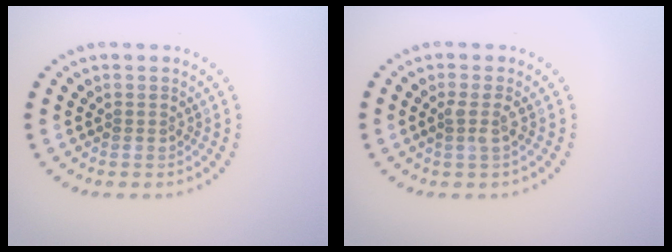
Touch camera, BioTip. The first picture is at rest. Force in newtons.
{"total": 1.2, "press": 1.1, "slide": 0.6}